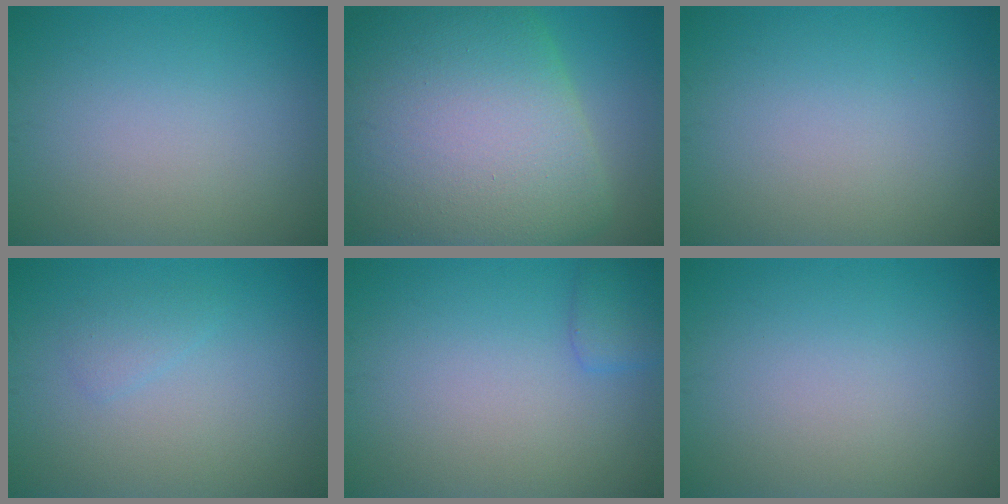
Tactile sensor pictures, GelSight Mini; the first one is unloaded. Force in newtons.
{"total": 17.0, "press": 17.0, "slide": 0.3}
{"total": 0.0}
{"total": 1.1, "press": 1.1, "slide": 0.1}
{"total": 1.7, "press": 1.7, "slide": 0.1}
{"total": 0.0}